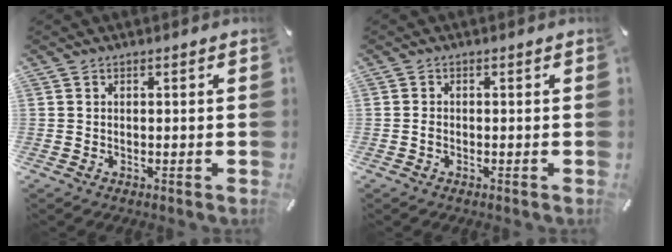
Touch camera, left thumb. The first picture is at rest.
{"total": 0.8, "force": [-0.4, 0.5, 0.6], "torque": [-0.011, 0.000, -0.008]}